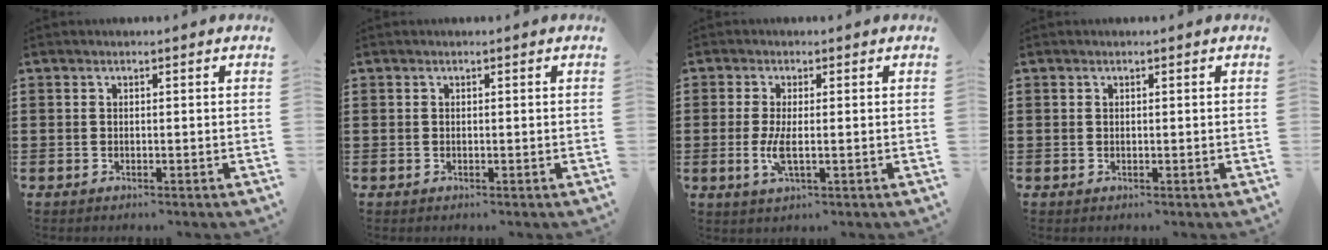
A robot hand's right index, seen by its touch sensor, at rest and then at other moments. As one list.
[{"total": 0.0}, {"total": 4.1, "force": [-0.6, 1.0, 4.0], "torque": [-0.090, -0.008, -0.017]}, {"total": 0.0}]